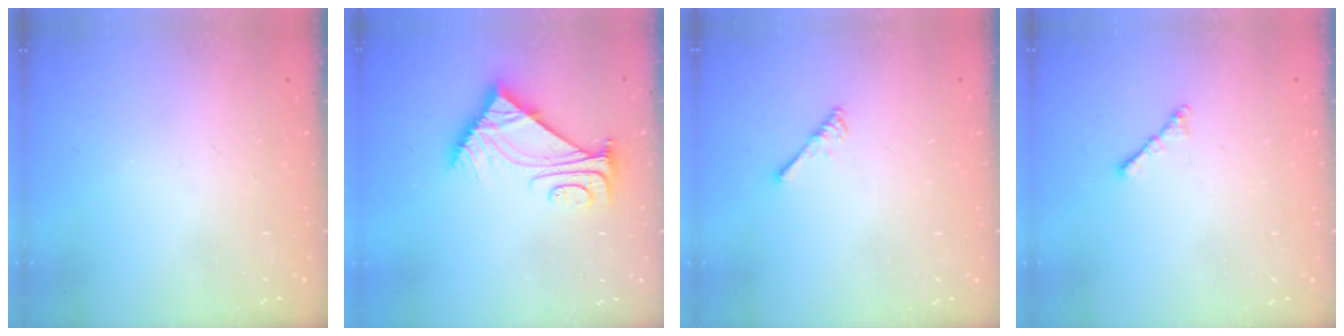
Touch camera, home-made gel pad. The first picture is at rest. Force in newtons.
{"total": 8.1, "press": 8.0, "slide": 1.0}
{"total": 2.7, "press": 2.6, "slide": 0.5}
{"total": 2.1, "press": 2.0, "slide": 0.6}